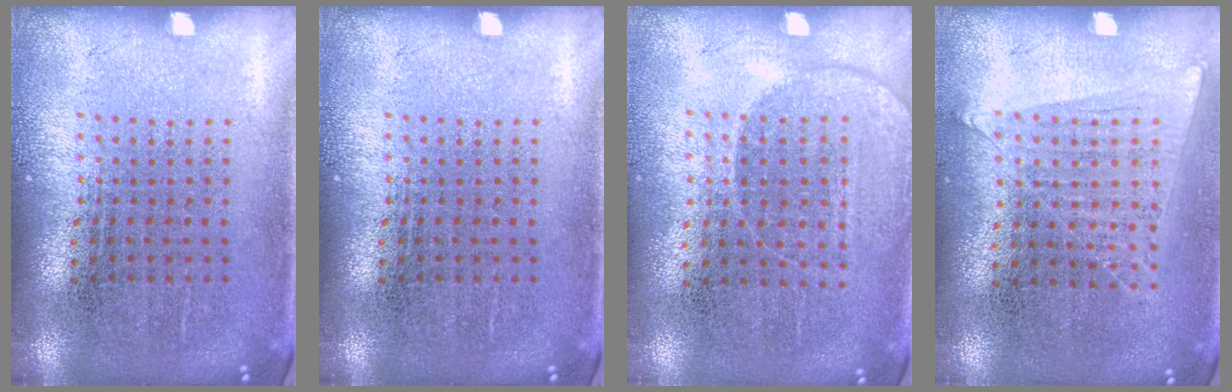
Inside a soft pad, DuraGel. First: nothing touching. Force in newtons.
{"total": 0.0}
{"total": 1.4, "press": 1.3, "slide": 0.5}
{"total": 1.0, "press": 1.0, "slide": 0.4}